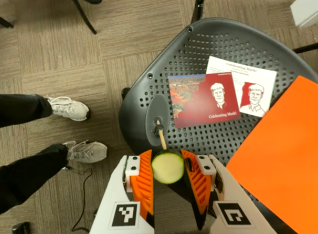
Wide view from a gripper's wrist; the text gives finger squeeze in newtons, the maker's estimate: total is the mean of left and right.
{"total": 13.7, "left": 14.7, "right": 12.8}